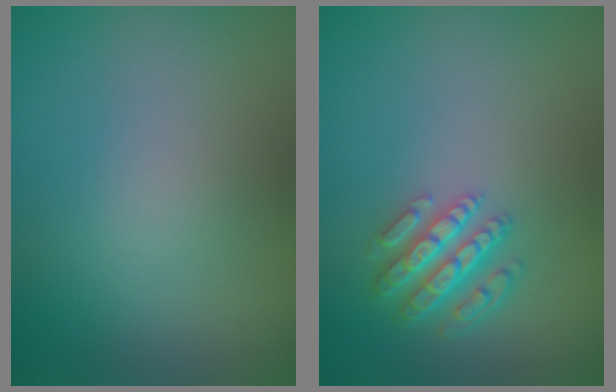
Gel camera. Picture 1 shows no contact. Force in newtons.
{"total": 3.8, "press": 3.4, "slide": 1.6}